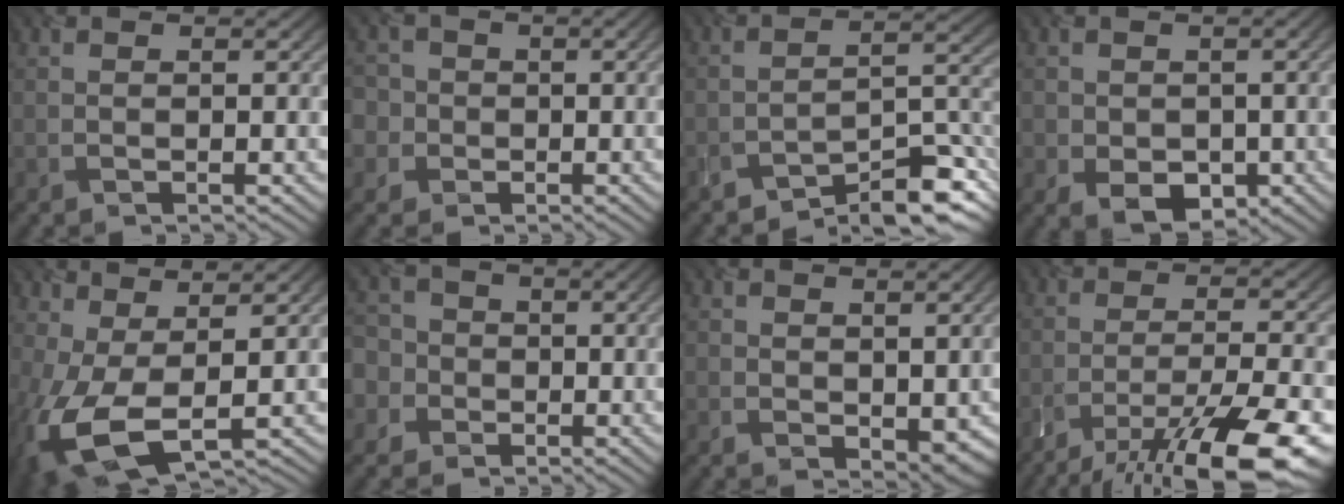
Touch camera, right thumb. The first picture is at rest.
{"total": 4.8, "force": [-0.8, 4.7, 0.7], "torque": [-0.027, 0.010, -0.040]}
{"total": 8.0, "force": [-7.0, 1.5, 3.5], "torque": [-0.035, 0.014, -0.124]}
{"total": 3.9, "force": [-1.3, 3.1, 1.9], "torque": [-0.043, -0.015, -0.018]}
{"total": 9.7, "force": [-2.0, 4.2, 8.5], "torque": [-0.215, -0.011, -0.033]}
{"total": 6.2, "force": [-1.3, 5.9, 1.4], "torque": [-0.056, 0.004, -0.053]}
{"total": 3.0, "force": [0.2, 2.1, 2.1], "torque": [-0.036, -0.014, 0.012]}
{"total": 14.2, "force": [-10.0, 3.3, 9.5], "torque": [-0.160, -0.015, -0.154]}